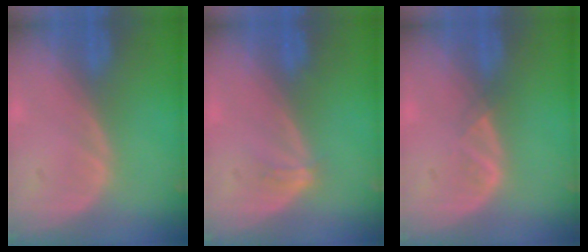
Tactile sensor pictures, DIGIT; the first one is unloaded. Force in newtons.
{"total": 1.5, "press": 1.1, "slide": 1.0}
{"total": 1.3, "press": 1.2, "slide": 0.7}